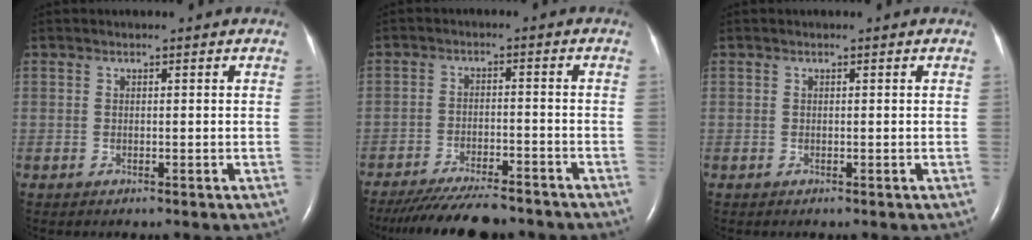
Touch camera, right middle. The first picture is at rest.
{"total": 12.8, "force": [-11.5, 2.0, 5.3], "torque": [-0.088, -0.017, -0.169]}
{"total": 0.0}